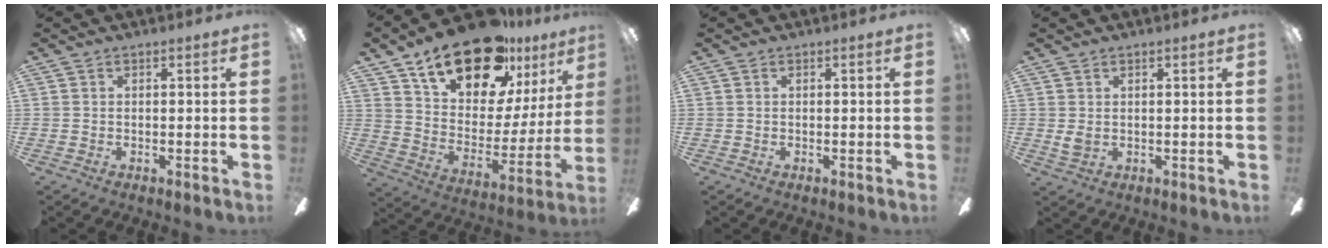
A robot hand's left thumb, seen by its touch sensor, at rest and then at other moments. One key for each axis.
{"total": 22.8, "fx": 16.7, "fy": 10.2, "fz": 11.7, "tx": -0.198, "ty": -0.102, "tz": 0.294}
{"total": 0.0}
{"total": 2.4, "fx": 0.6, "fy": 1.6, "fz": 1.7, "tx": -0.025, "ty": 0.002, "tz": 0.010}